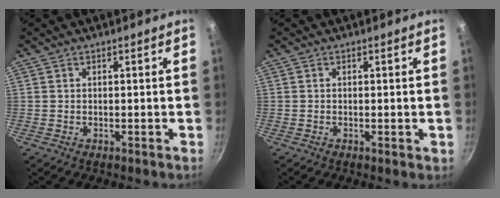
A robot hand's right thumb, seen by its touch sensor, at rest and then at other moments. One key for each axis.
{"total": 0.8, "fx": -0.1, "fy": 0.3, "fz": 0.7, "tx": -0.009, "ty": -0.001, "tz": -0.004}